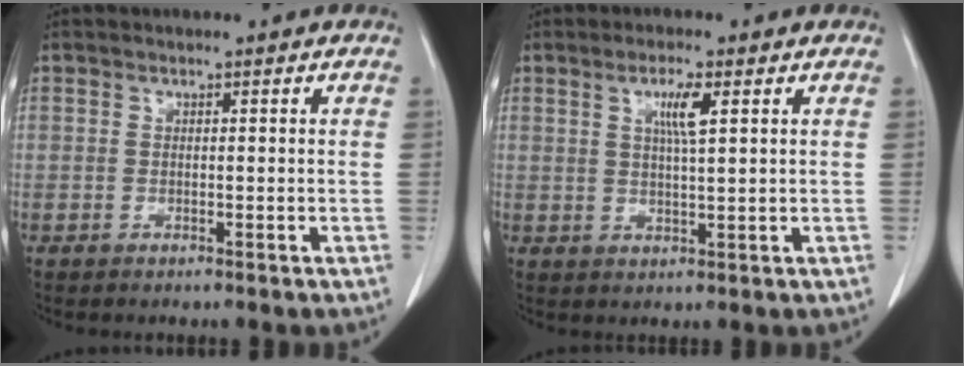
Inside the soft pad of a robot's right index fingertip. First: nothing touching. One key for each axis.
{"total": 4.3, "fx": 1.7, "fy": 0.2, "fz": 3.9, "tx": -0.072, "ty": -0.002, "tz": 0.029}